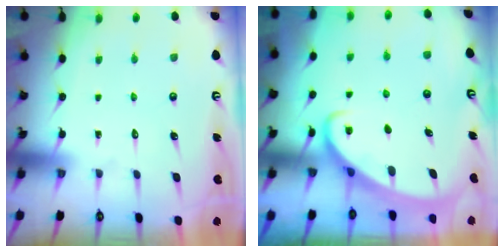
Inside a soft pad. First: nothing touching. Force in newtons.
{"total": 2.5, "press": 2.5, "slide": 0.3}